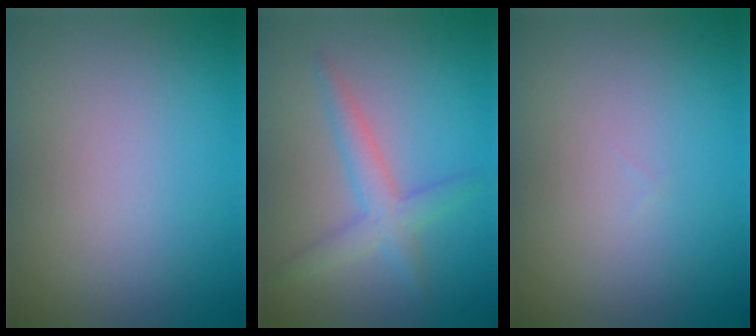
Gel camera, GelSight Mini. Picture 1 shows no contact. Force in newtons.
{"total": 2.9, "press": 2.9, "slide": 0.1}
{"total": 0.0}